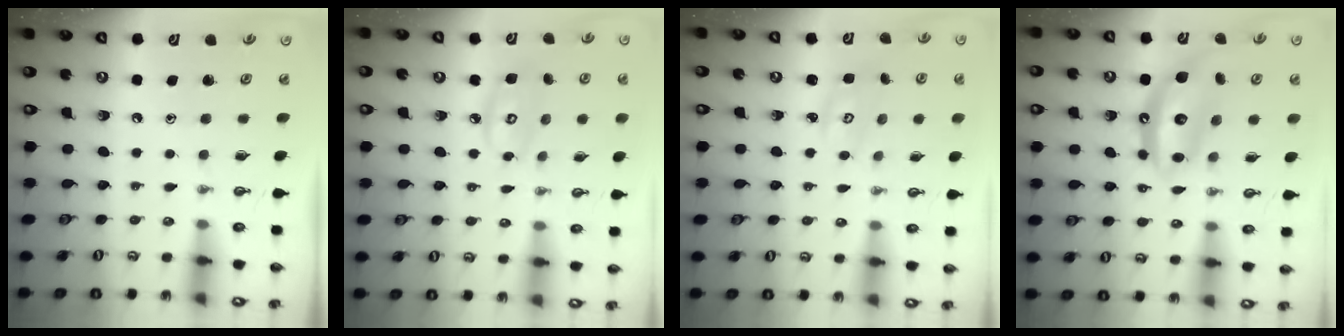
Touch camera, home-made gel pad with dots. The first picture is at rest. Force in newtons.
{"total": 6.6, "press": 6.6, "slide": 0.3}
{"total": 3.0, "press": 3.0, "slide": 0.3}
{"total": 12.1, "press": 12.0, "slide": 1.2}